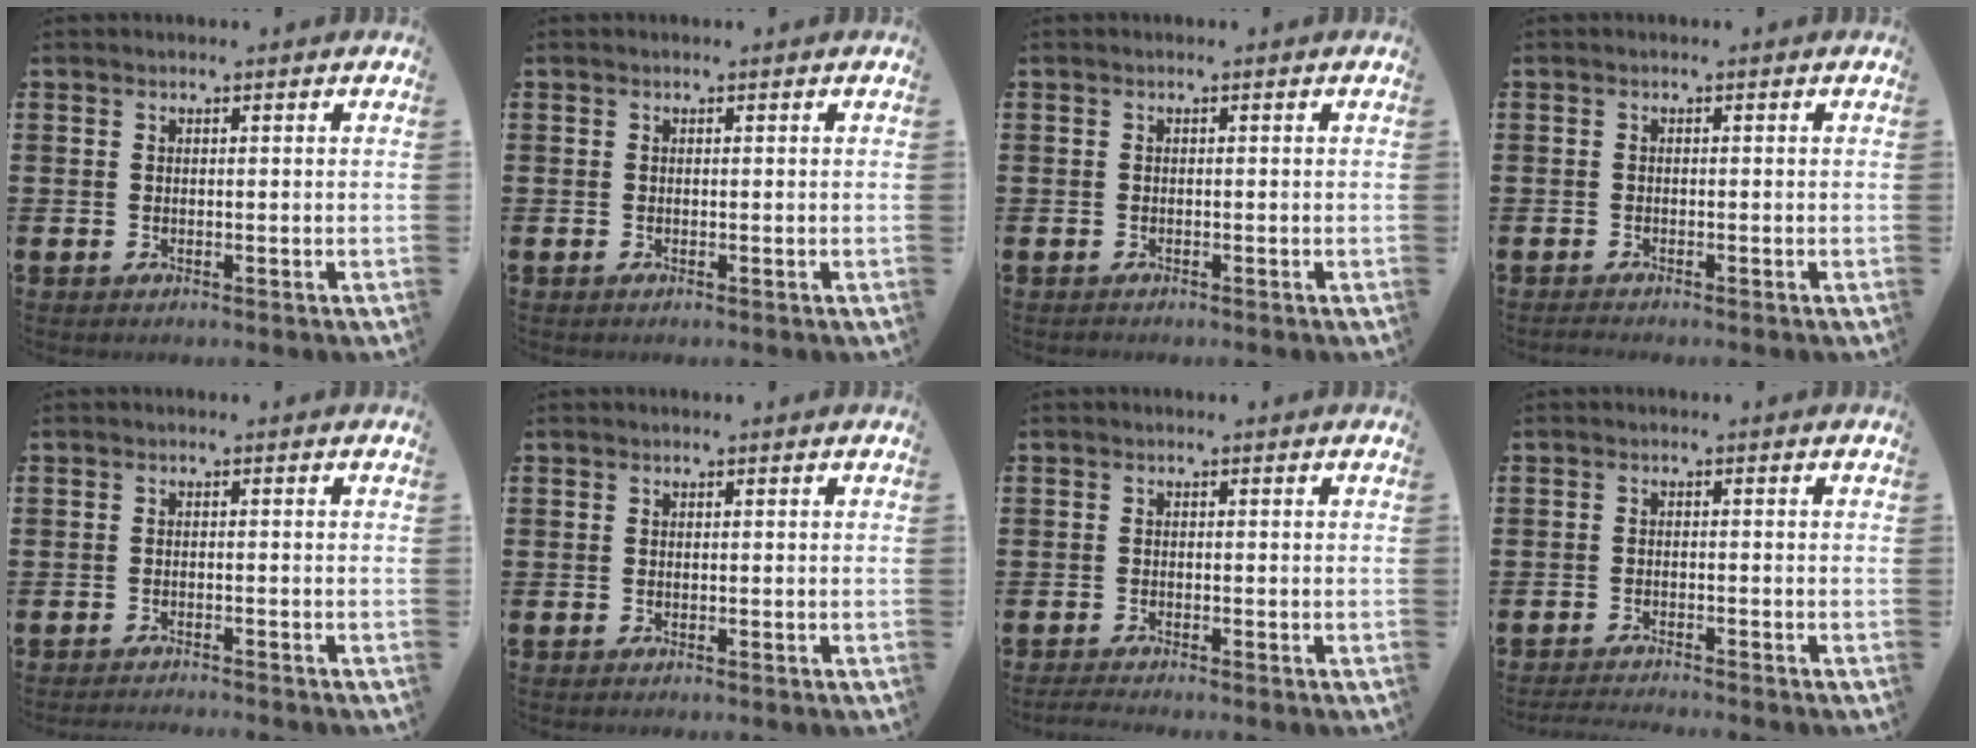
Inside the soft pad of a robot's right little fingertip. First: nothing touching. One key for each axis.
{"total": 0.0}
{"total": 0.0}
{"total": 0.5, "fx": -0.5, "fy": 0.0, "fz": 0.2, "tx": -0.004, "ty": -0.002, "tz": -0.009}
{"total": 1.1, "fx": -1.1, "fy": -0.2, "fz": 0.0, "tx": 0.000, "ty": 0.001, "tz": -0.022}
{"total": 0.0}
{"total": 1.0, "fx": -0.8, "fy": 0.0, "fz": 0.6, "tx": -0.009, "ty": -0.001, "tz": -0.016}
{"total": 1.4, "fx": -1.4, "fy": -0.2, "fz": 0.2, "tx": -0.004, "ty": 0.002, "tz": -0.027}